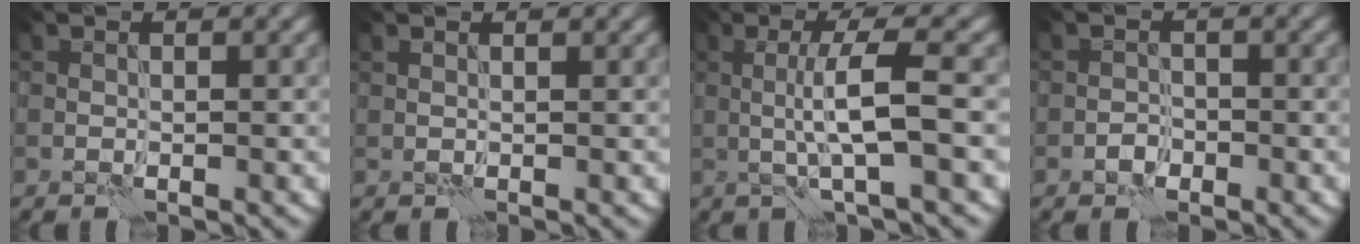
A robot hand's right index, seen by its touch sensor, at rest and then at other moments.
{"total": 0.7, "force": [0.6, 0.1, 0.3], "torque": [-0.009, -0.002, 0.006]}
{"total": 4.6, "force": [-0.1, 0.5, 4.6], "torque": [-0.085, 0.005, -0.005]}
{"total": 1.1, "force": [-0.6, 0.7, 0.4], "torque": [-0.004, 0.004, -0.013]}